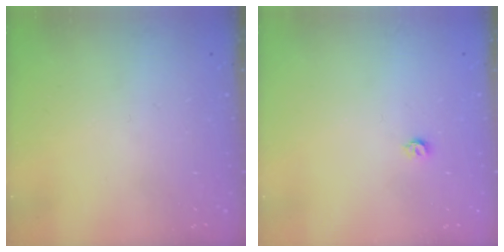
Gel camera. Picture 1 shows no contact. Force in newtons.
{"total": 3.2, "press": 3.2, "slide": 0.5}